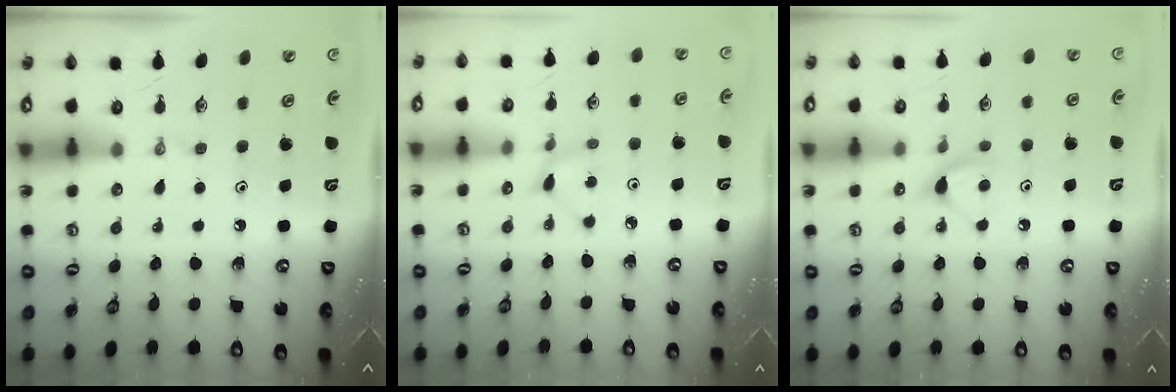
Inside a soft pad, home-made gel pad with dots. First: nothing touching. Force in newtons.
{"total": 1.1, "press": 1.1, "slide": 0.1}
{"total": 6.4, "press": 6.4, "slide": 0.8}